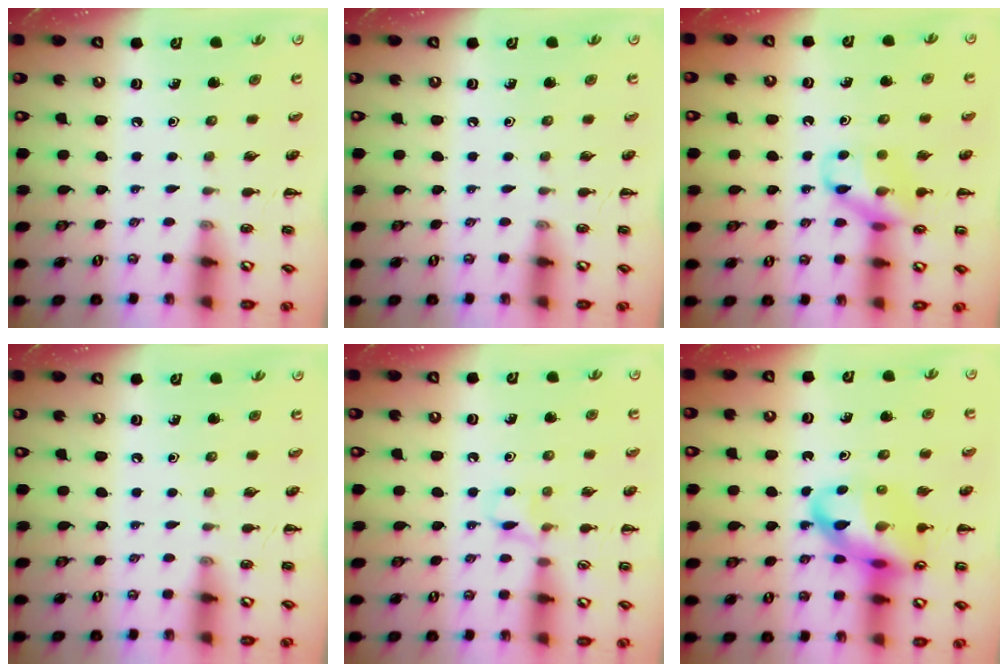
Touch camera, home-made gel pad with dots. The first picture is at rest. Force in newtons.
{"total": 0.0}
{"total": 13.0, "press": 12.9, "slide": 1.5}
{"total": 0.0}
{"total": 6.0, "press": 5.7, "slide": 1.9}
{"total": 17.2, "press": 16.9, "slide": 3.1}